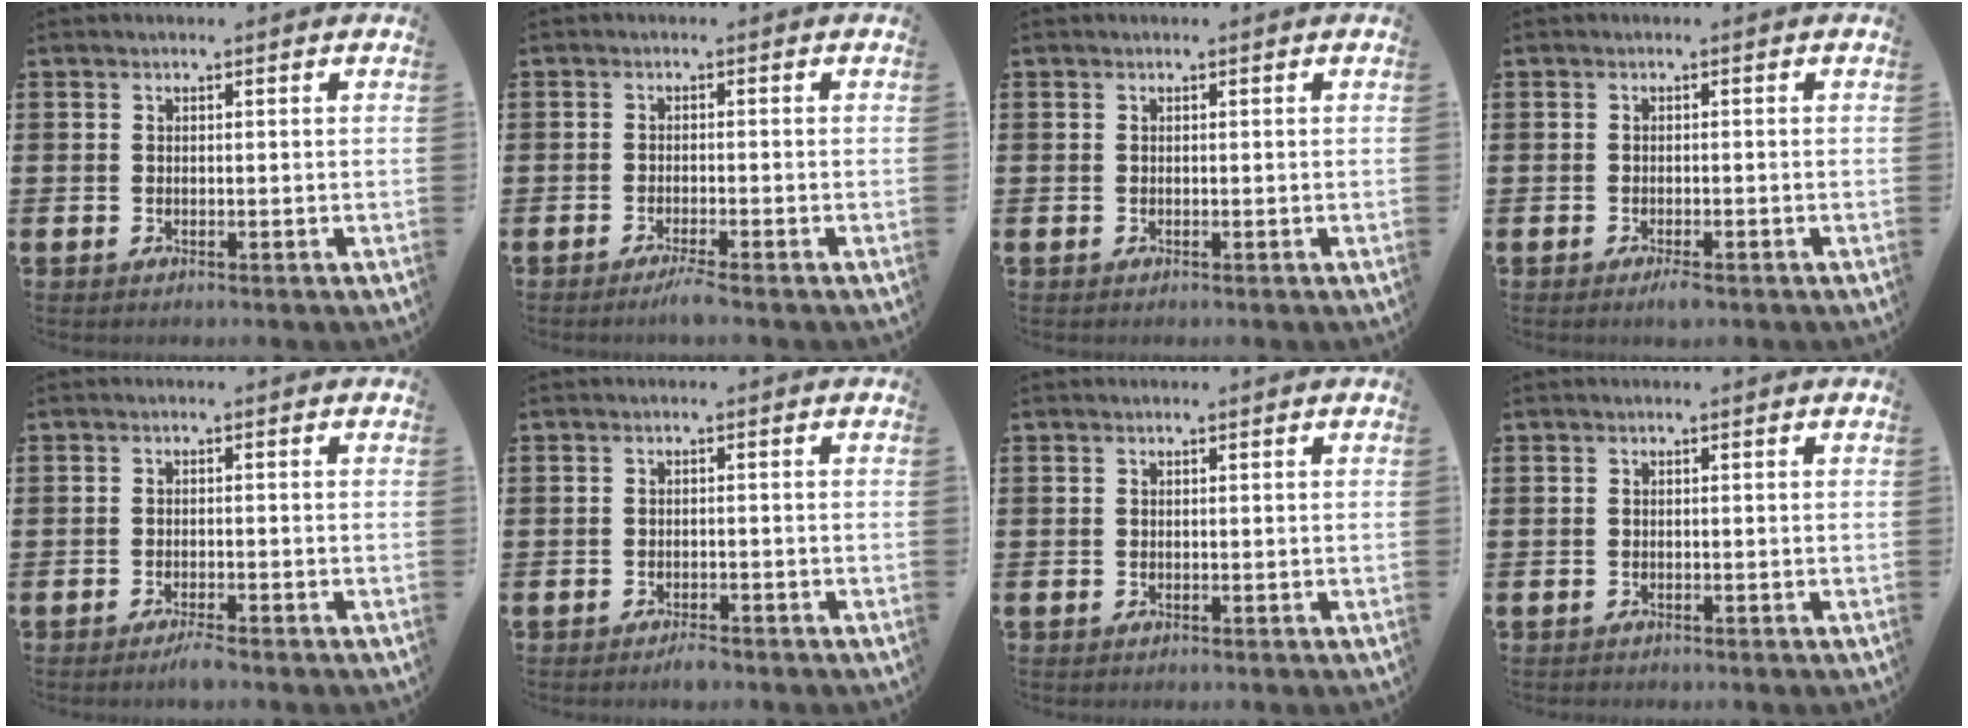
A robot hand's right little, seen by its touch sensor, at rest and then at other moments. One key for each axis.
{"total": 1.9, "fx": -1.4, "fy": 0.0, "fz": 1.3, "tx": -0.019, "ty": 0.002, "tz": -0.026}
{"total": 0.0}
{"total": 1.3, "fx": -0.8, "fy": 0.5, "fz": 0.9, "tx": -0.018, "ty": 0.000, "tz": -0.016}
{"total": 1.6, "fx": -1.3, "fy": 0.0, "fz": 0.8, "tx": -0.014, "ty": 0.002, "tz": -0.026}
{"total": 1.3, "fx": -1.2, "fy": 0.2, "fz": 0.4, "tx": -0.009, "ty": 0.000, "tz": -0.023}
{"total": 0.0}
{"total": 0.0}